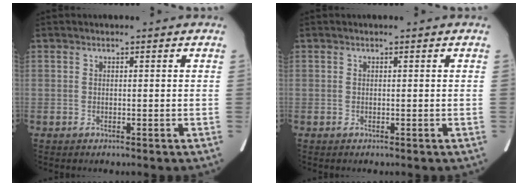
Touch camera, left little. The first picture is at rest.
{"total": 0.0}